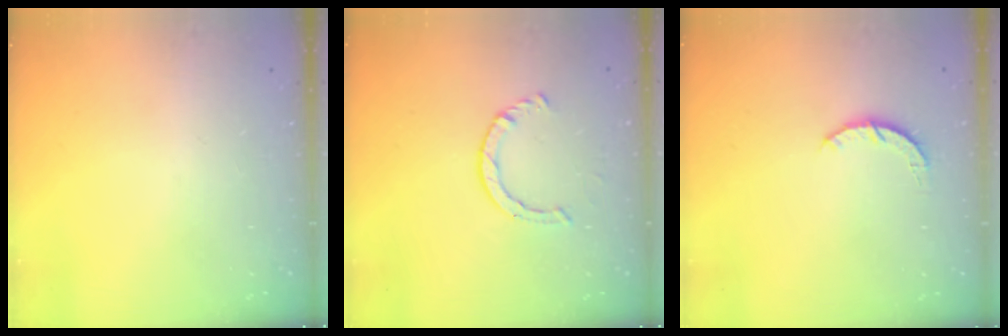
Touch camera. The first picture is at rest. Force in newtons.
{"total": 2.9, "press": 2.9, "slide": 0.4}
{"total": 3.0, "press": 3.0, "slide": 0.4}